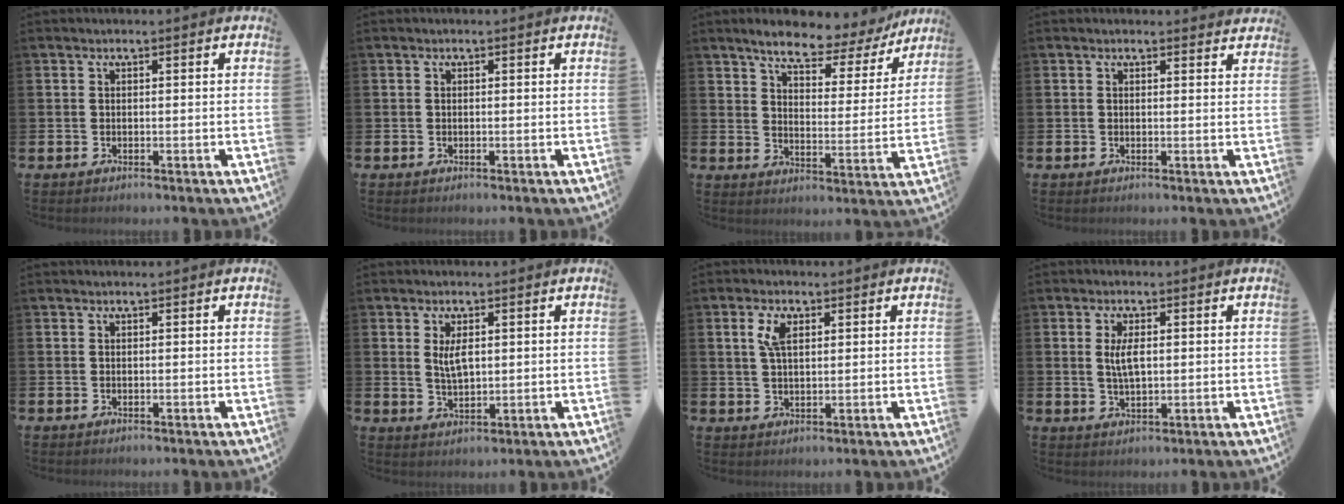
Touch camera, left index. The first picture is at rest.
{"total": 0.0}
{"total": 7.0, "force": [6.1, 2.2, 2.6], "torque": [-0.071, -0.042, 0.099]}
{"total": 0.9, "force": [0.9, 0.3, 0.1], "torque": [0.010, -0.002, 0.014]}
{"total": 0.0}
{"total": 3.1, "force": [1.3, 1.3, 2.4], "torque": [-0.034, -0.002, 0.018]}
{"total": 3.9, "force": [2.1, 1.6, 2.8], "torque": [-0.038, -0.002, 0.032]}
{"total": 3.4, "force": [0.8, 1.4, 3.0], "torque": [-0.052, 0.003, 0.010]}